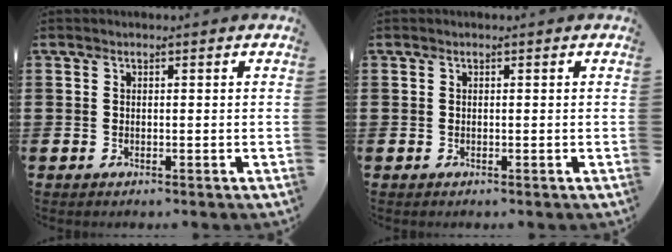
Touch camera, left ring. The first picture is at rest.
{"total": 0.0}